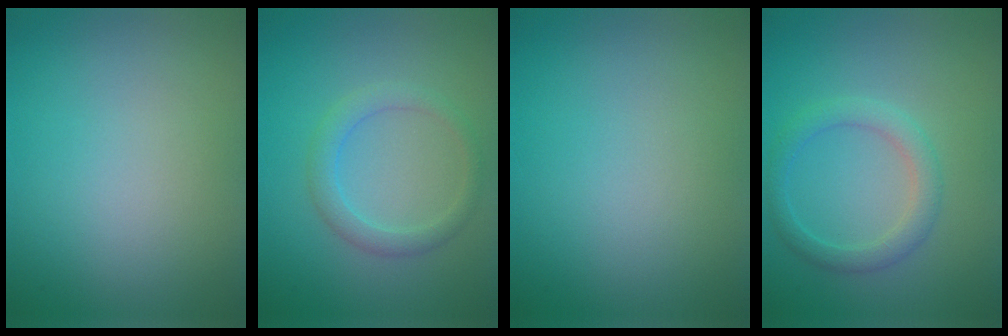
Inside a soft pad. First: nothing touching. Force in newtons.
{"total": 2.2, "press": 2.2, "slide": 0.0}
{"total": 0.0}
{"total": 2.5, "press": 2.5, "slide": 0.1}